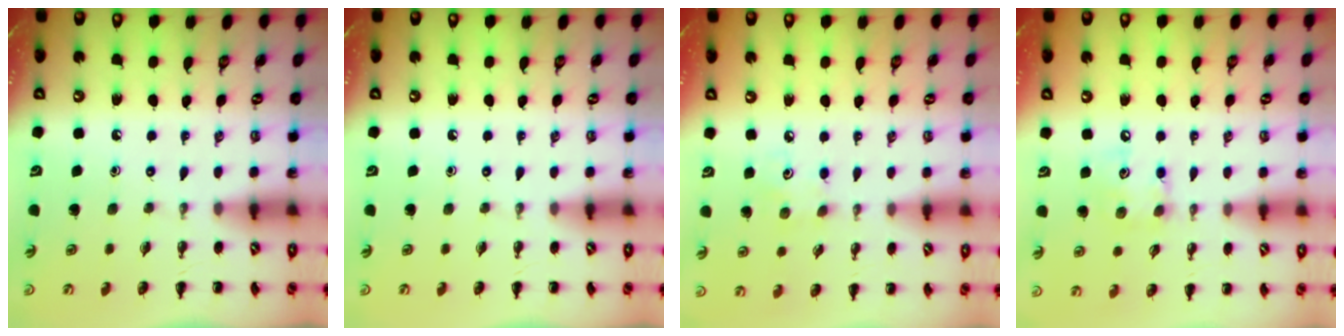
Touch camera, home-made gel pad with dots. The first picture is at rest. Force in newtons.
{"total": 0.0}
{"total": 3.6, "press": 3.5, "slide": 0.9}
{"total": 7.6, "press": 7.6, "slide": 0.6}